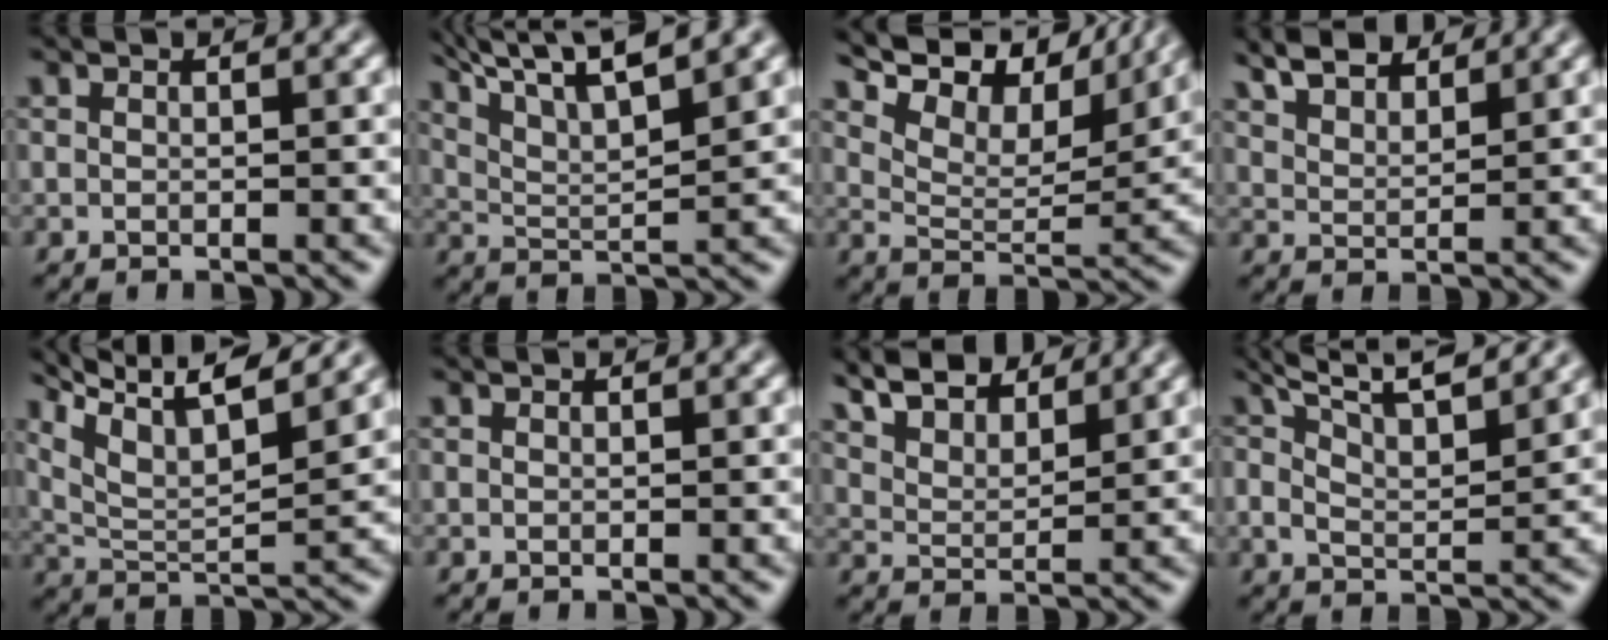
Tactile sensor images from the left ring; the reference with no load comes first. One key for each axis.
{"total": 9.7, "fx": 6.8, "fy": 2.6, "fz": 6.4, "tx": -0.122, "ty": 0.032, "tz": 0.093}
{"total": 11.0, "fx": 7.9, "fy": 4.2, "fz": 6.5, "tx": -0.145, "ty": 0.031, "tz": 0.121}
{"total": 6.5, "fx": 5.1, "fy": 2.4, "fz": 3.2, "tx": -0.072, "ty": 0.032, "tz": 0.070}
{"total": 10.4, "fx": 7.4, "fy": 2.7, "fz": 6.9, "tx": -0.143, "ty": 0.014, "tz": 0.105}
{"total": 0.0}
{"total": 8.2, "fx": 6.4, "fy": 2.9, "fz": 4.1, "tx": -0.097, "ty": 0.031, "tz": 0.099}
{"total": 9.2, "fx": 6.8, "fy": 2.5, "fz": 5.7, "tx": -0.095, "ty": 0.027, "tz": 0.071}